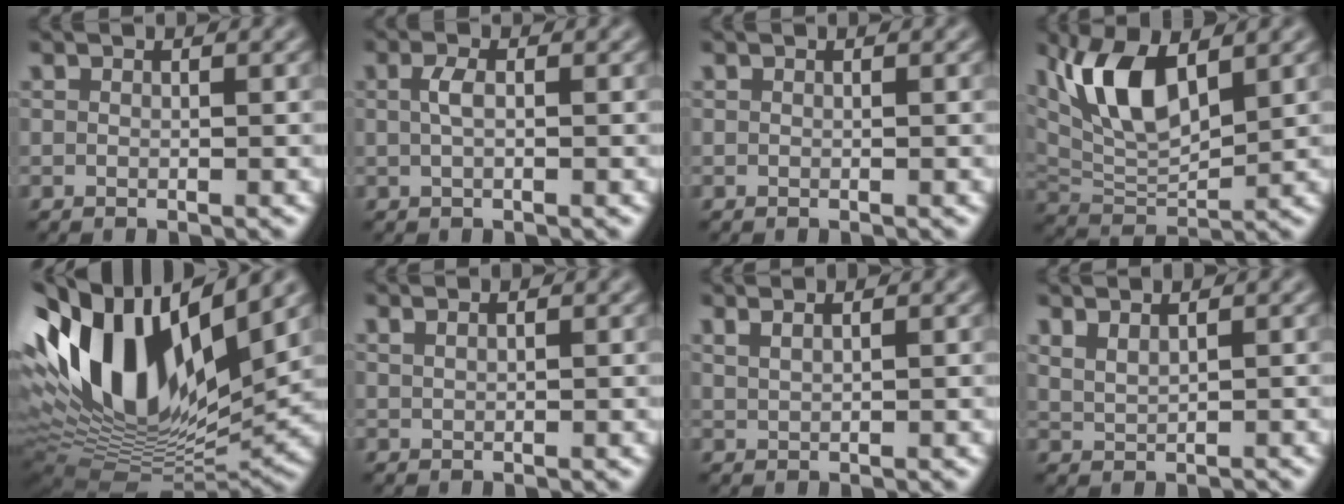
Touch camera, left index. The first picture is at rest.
{"total": 1.2, "force": [-0.2, 0.4, 1.1], "torque": [-0.026, 0.006, -0.002]}
{"total": 0.0}
{"total": 7.4, "force": [3.0, 3.2, 5.9], "torque": [-0.124, 0.003, 0.059]}
{"total": 15.9, "force": [3.7, 8.3, 13.1], "torque": [-0.256, 0.014, 0.059]}
{"total": 1.2, "force": [0.9, 0.6, 0.6], "torque": [0.006, 0.002, 0.001]}
{"total": 2.0, "force": [1.4, 0.8, 1.1], "torque": [0.005, 0.008, 0.003]}
{"total": 1.7, "force": [1.4, 0.5, 0.7], "torque": [-0.011, 0.006, 0.032]}